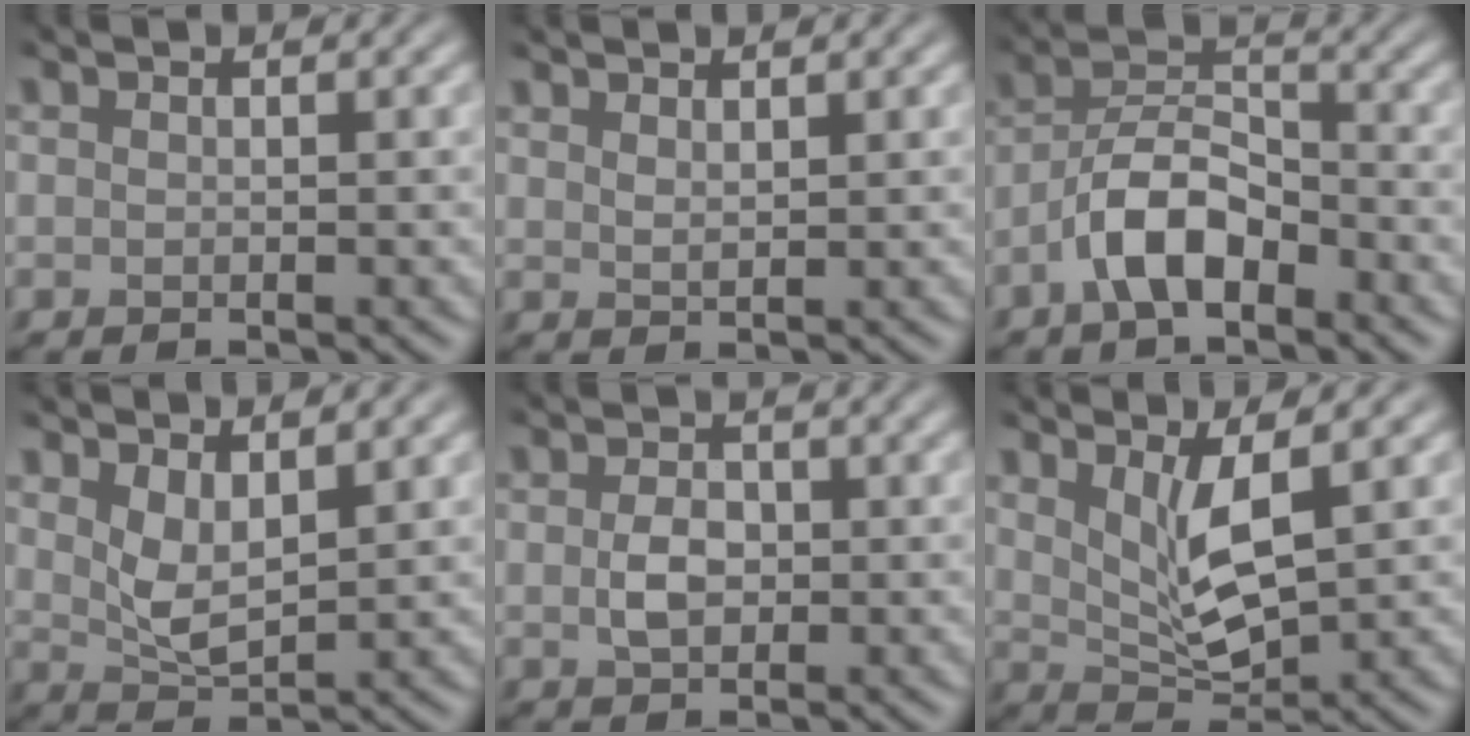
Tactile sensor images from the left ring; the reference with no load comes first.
{"total": 1.1, "force": [1.0, -0.1, 0.4], "torque": [-0.002, 0.001, 0.020]}
{"total": 5.0, "force": [-3.4, 1.8, 3.2], "torque": [-0.052, 0.011, -0.073]}
{"total": 2.7, "force": [1.2, 1.0, 2.2], "torque": [-0.046, -0.010, 0.025]}
{"total": 1.7, "force": [-0.6, 1.1, 1.2], "torque": [-0.023, -0.002, -0.012]}
{"total": 3.5, "force": [1.2, 0.7, 3.2], "torque": [-0.066, -0.015, 0.027]}